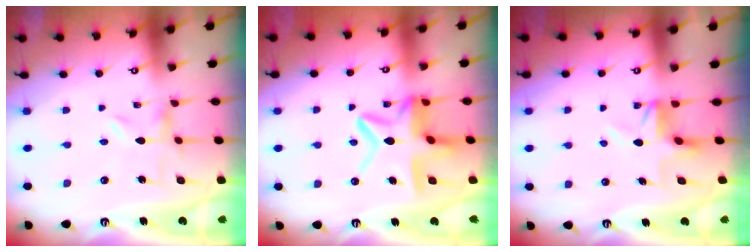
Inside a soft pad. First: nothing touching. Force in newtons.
{"total": 13.6, "press": 13.6, "slide": 1.3}
{"total": 4.0, "press": 4.0, "slide": 0.5}